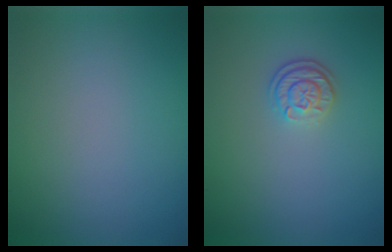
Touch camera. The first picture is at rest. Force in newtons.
{"total": 2.5, "press": 2.0, "slide": 1.5}